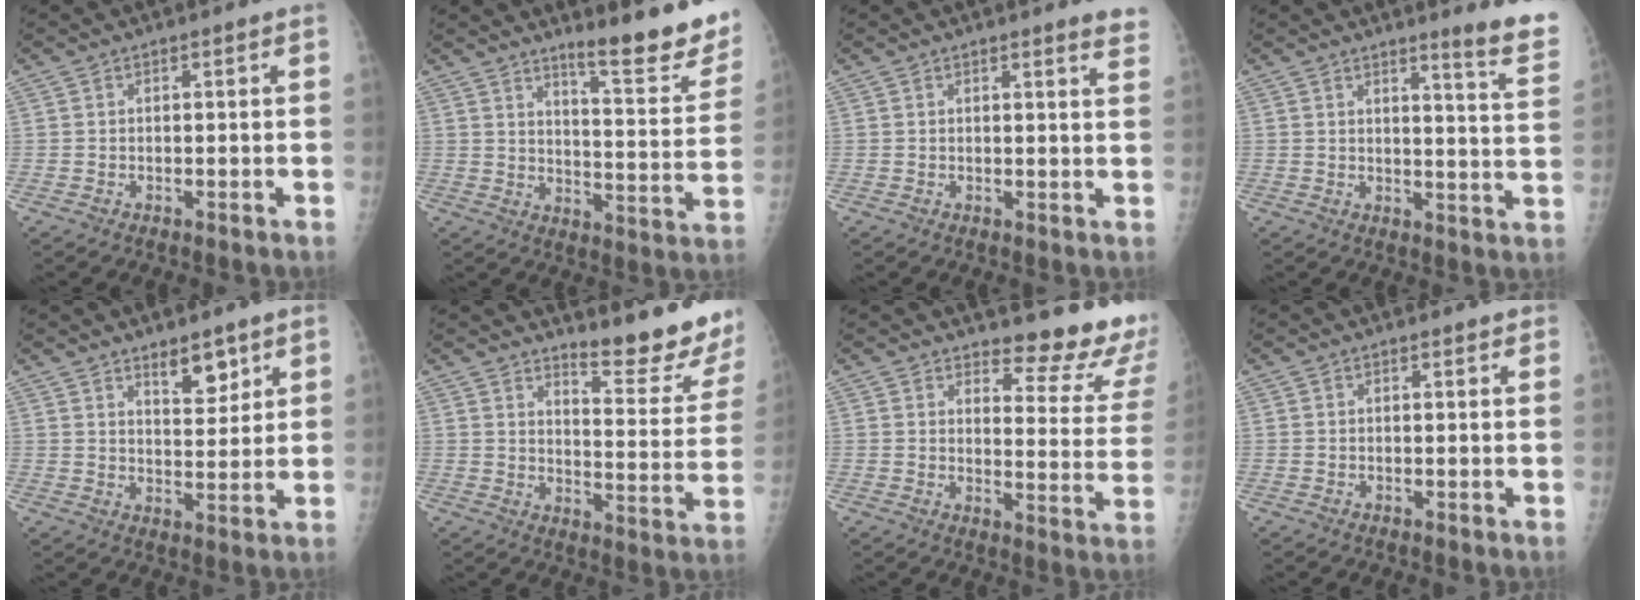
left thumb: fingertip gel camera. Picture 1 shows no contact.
{"total": 15.2, "force": [11.5, 2.4, 9.6], "torque": [-0.099, -0.092, 0.158]}
{"total": 3.5, "force": [3.2, 0.2, 1.5], "torque": [-0.016, -0.019, 0.021]}
{"total": 9.3, "force": [7.5, -0.1, 5.5], "torque": [-0.053, -0.065, 0.080]}
{"total": 6.4, "force": [4.2, 2.7, 3.9], "torque": [-0.038, -0.032, 0.067]}
{"total": 13.7, "force": [12.2, 1.3, 6.0], "torque": [-0.057, -0.139, 0.155]}
{"total": 13.6, "force": [12.5, 2.8, 4.6], "torque": [-0.025, -0.140, 0.137]}
{"total": 0.8, "force": [0.7, 0.3, 0.3], "torque": [-0.003, -0.003, 0.008]}